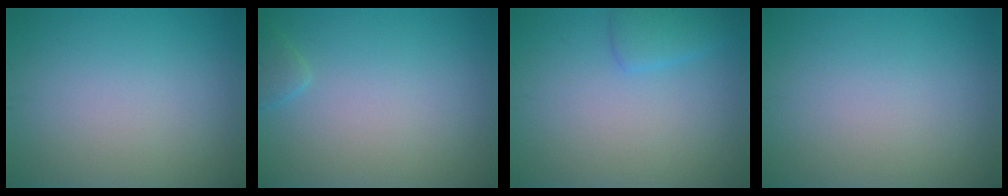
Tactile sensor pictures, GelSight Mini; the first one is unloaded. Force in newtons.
{"total": 1.1, "press": 1.1, "slide": 0.1}
{"total": 1.8, "press": 1.8, "slide": 0.2}
{"total": 0.0}